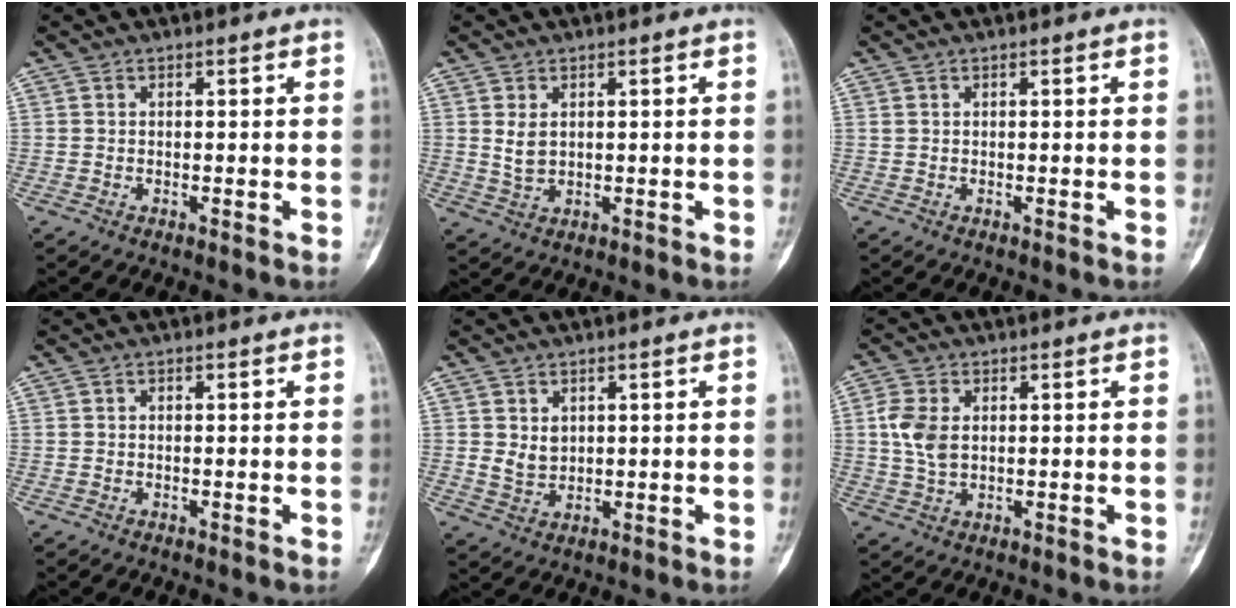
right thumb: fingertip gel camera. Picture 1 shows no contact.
{"total": 3.1, "force": [0.8, 2.0, 2.2], "torque": [-0.034, -0.006, 0.021]}
{"total": 0.0}
{"total": 0.0}
{"total": 3.4, "force": [1.0, 2.7, 1.9], "torque": [-0.021, -0.011, 0.025]}
{"total": 5.9, "force": [0.8, 3.9, 4.4], "torque": [-0.095, 0.003, 0.018]}